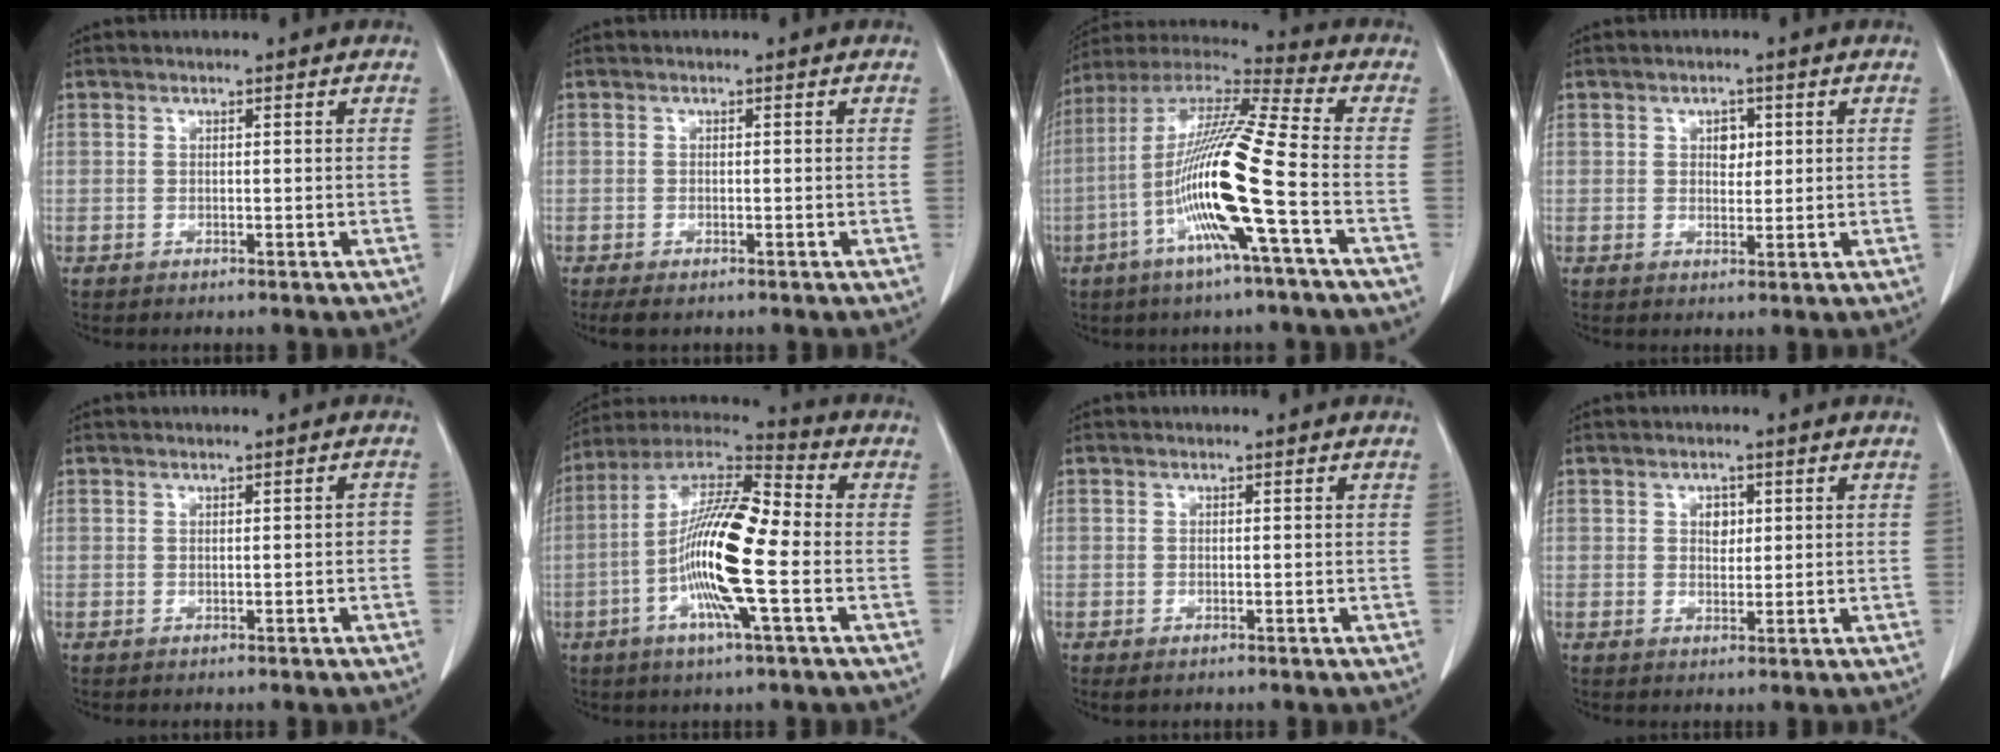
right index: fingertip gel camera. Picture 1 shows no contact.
{"total": 2.5, "force": [-1.8, 0.8, 1.5], "torque": [-0.025, -0.006, -0.023]}
{"total": 17.8, "force": [-5.0, -0.6, 17.1], "torque": [-0.336, -0.003, -0.105]}
{"total": 2.3, "force": [0.7, 1.6, 1.5], "torque": [-0.018, 0.000, 0.010]}
{"total": 0.9, "force": [-0.3, 0.4, 0.8], "torque": [-0.005, 0.004, -0.005]}
{"total": 16.3, "force": [-2.9, 1.8, 15.9], "torque": [-0.306, 0.007, -0.061]}
{"total": 1.0, "force": [-0.5, 0.4, 0.7], "torque": [-0.009, -0.001, -0.002]}
{"total": 2.2, "force": [0.6, 1.5, 1.4], "torque": [-0.019, 0.001, 0.010]}